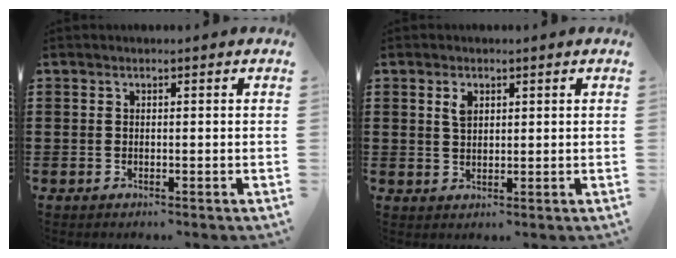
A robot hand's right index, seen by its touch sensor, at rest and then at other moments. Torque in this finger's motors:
{"motor_torque": [0.03, -0.03, 0.01, 0.06]}